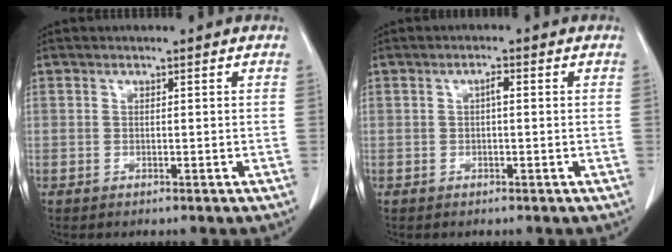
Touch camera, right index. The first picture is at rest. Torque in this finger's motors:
{"motor_torque": [0.32, -0.03, 0.19, 0.04]}